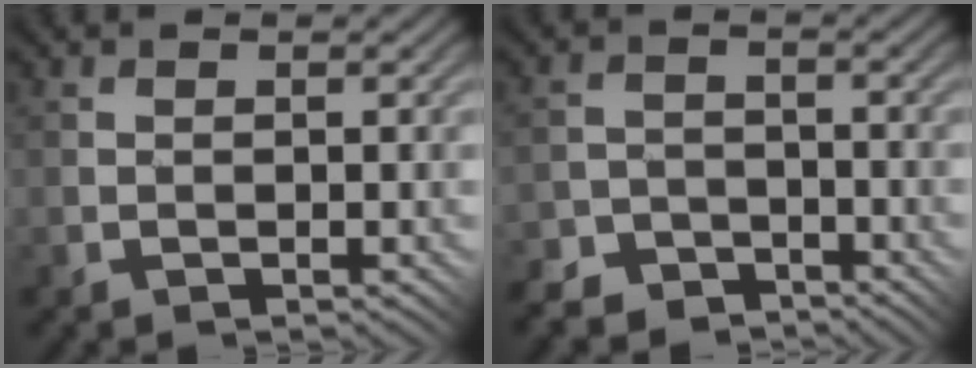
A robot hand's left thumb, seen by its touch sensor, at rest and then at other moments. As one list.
[{"total": 6.7, "force": [-5.9, 3.2, 0.4], "torque": [0.000, 0.000, -0.094]}]